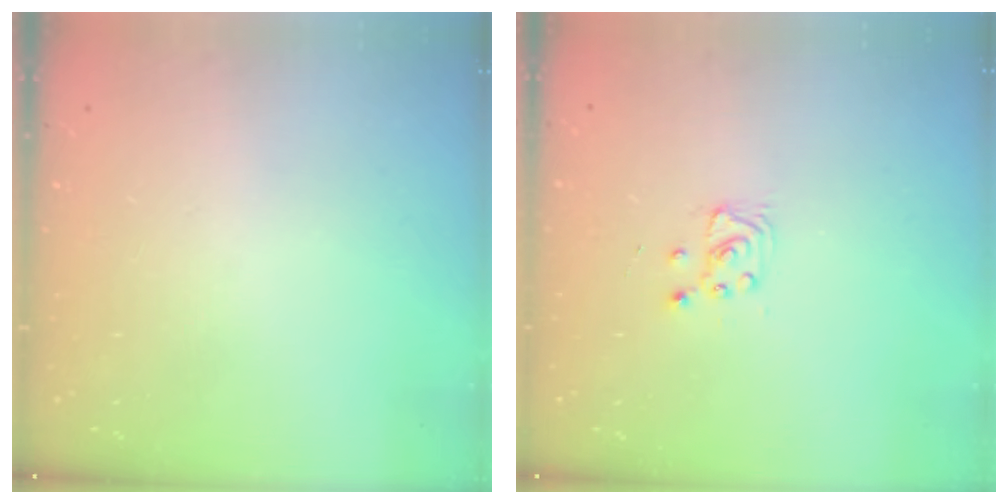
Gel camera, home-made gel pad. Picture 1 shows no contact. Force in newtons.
{"total": 4.4, "press": 4.4, "slide": 0.5}